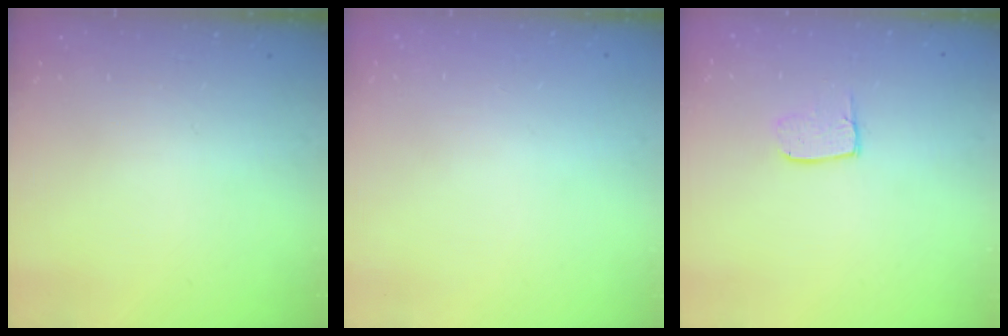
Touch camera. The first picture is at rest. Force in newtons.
{"total": 0.0}
{"total": 6.7, "press": 6.7, "slide": 0.5}